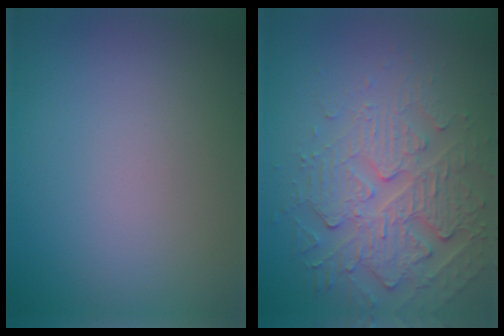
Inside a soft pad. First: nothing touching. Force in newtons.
{"total": 4.7, "press": 4.2, "slide": 2.2}